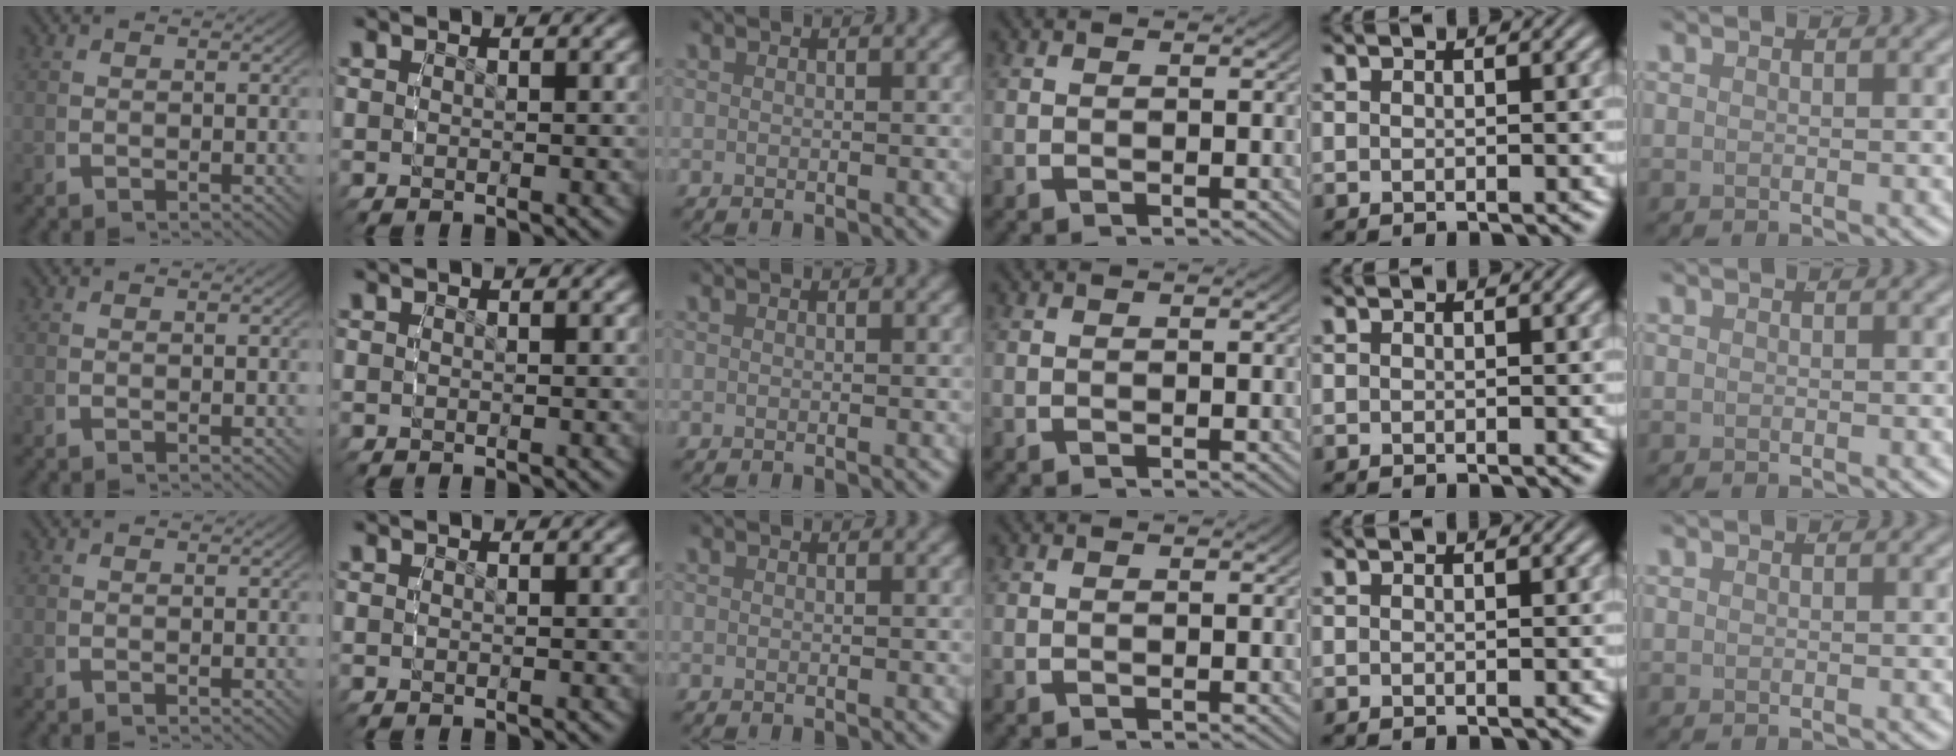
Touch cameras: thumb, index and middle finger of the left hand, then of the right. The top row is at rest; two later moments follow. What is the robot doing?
{"motion": "reach", "object": "paper plate"}